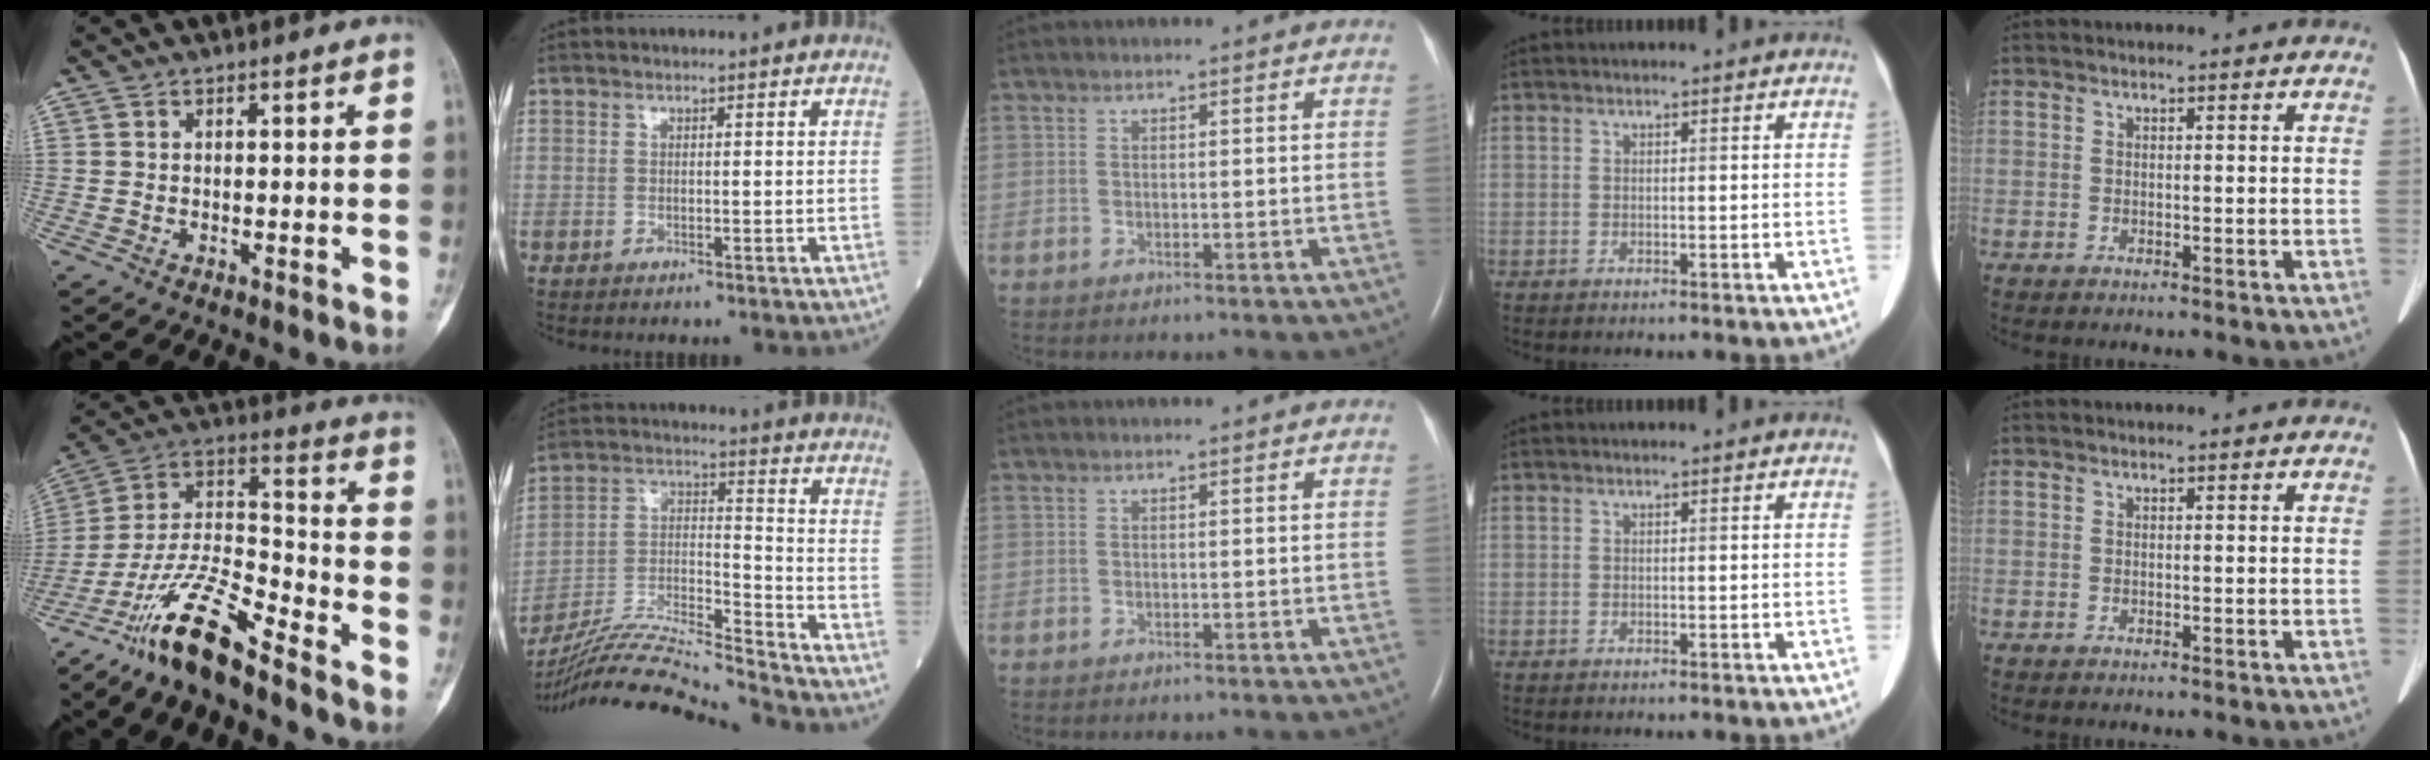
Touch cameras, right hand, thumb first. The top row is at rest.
{"thumb": {"total": 15.4, "force": [-11.7, 3.2, 9.5], "torque": [-0.187, 0.079, -0.222]}, "index": {"total": 16.6, "force": [-15.6, -2.2, 5.3], "torque": [-0.097, 0.005, -0.281]}}